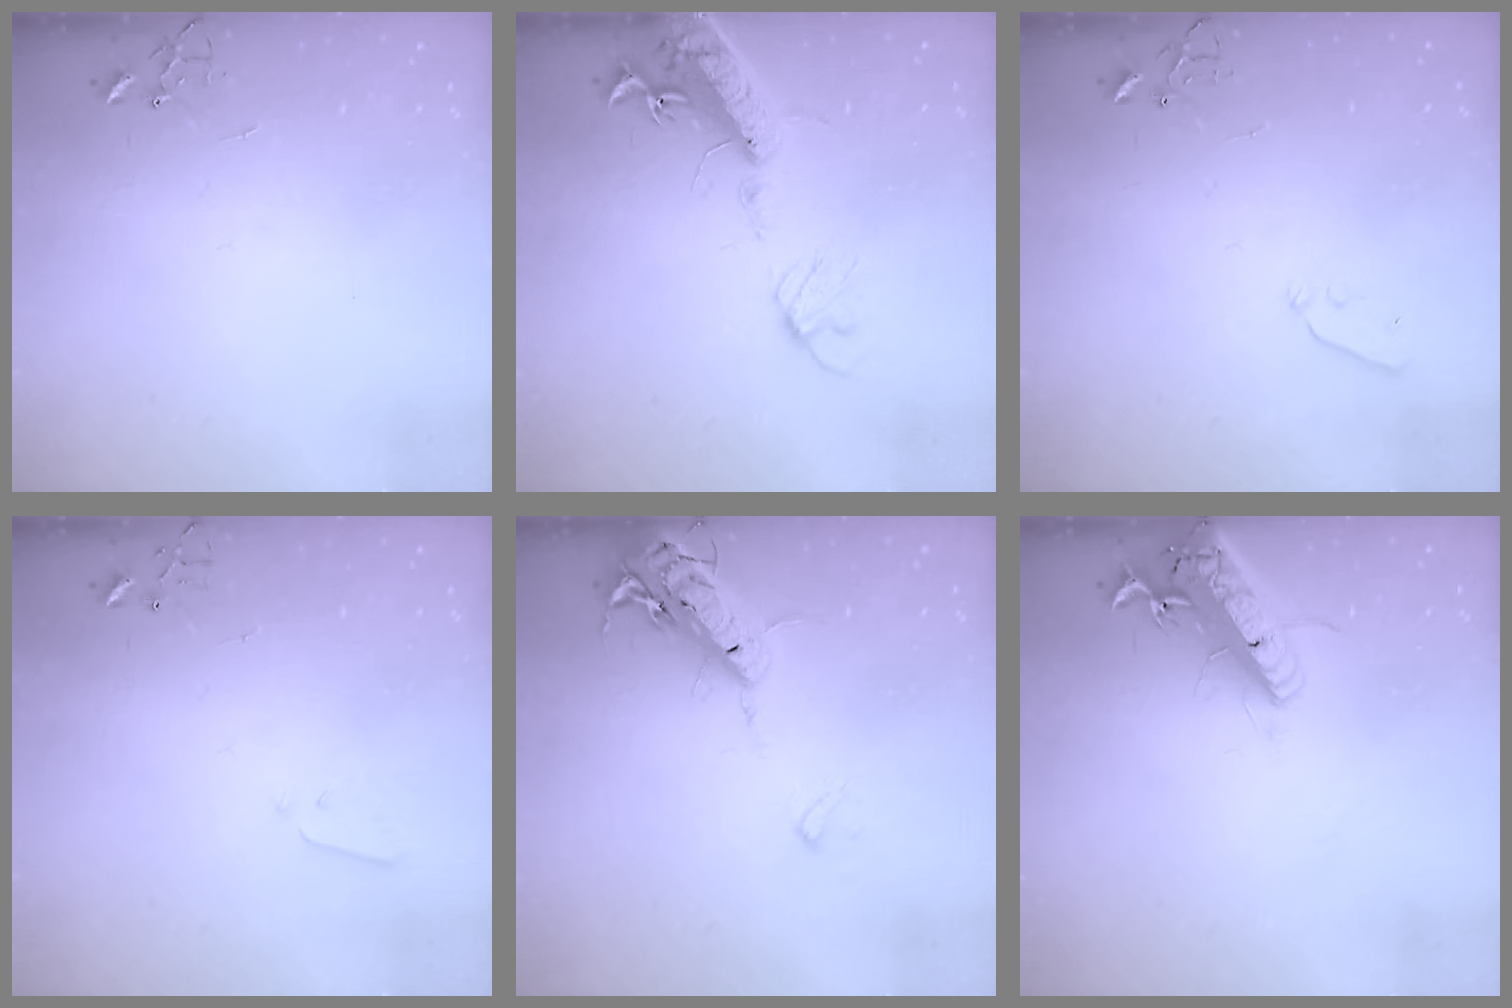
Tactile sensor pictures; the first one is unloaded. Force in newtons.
{"total": 17.2, "press": 16.7, "slide": 3.9}
{"total": 4.0, "press": 4.0, "slide": 0.4}
{"total": 2.1, "press": 2.1, "slide": 0.3}
{"total": 17.5, "press": 17.2, "slide": 3.6}
{"total": 17.6, "press": 17.3, "slide": 3.4}